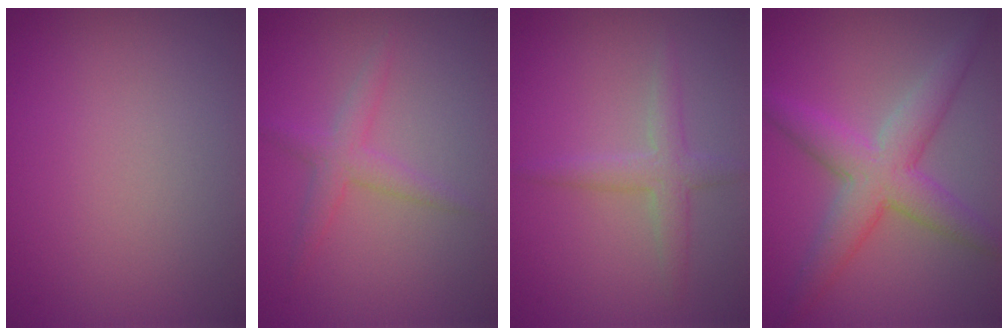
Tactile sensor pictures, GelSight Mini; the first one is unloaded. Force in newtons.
{"total": 2.1, "press": 2.1, "slide": 0.1}
{"total": 2.3, "press": 2.3, "slide": 0.1}
{"total": 5.3, "press": 5.3, "slide": 0.1}